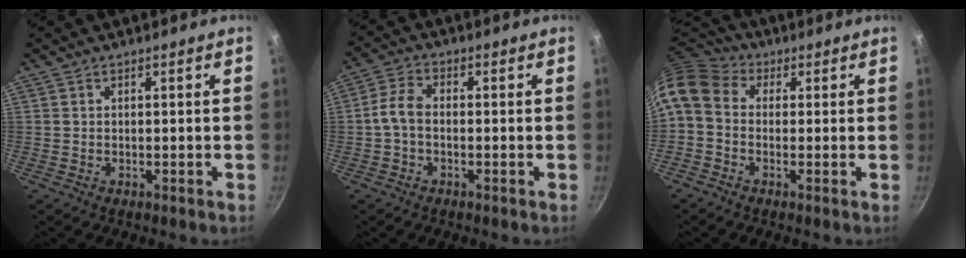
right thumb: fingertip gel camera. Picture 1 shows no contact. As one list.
[{"total": 4.6, "force": [-0.8, 2.5, 3.8], "torque": [-0.086, 0.021, -0.028]}, {"total": 9.9, "force": [0.7, 7.7, 6.3], "torque": [-0.123, 0.034, -0.007]}]